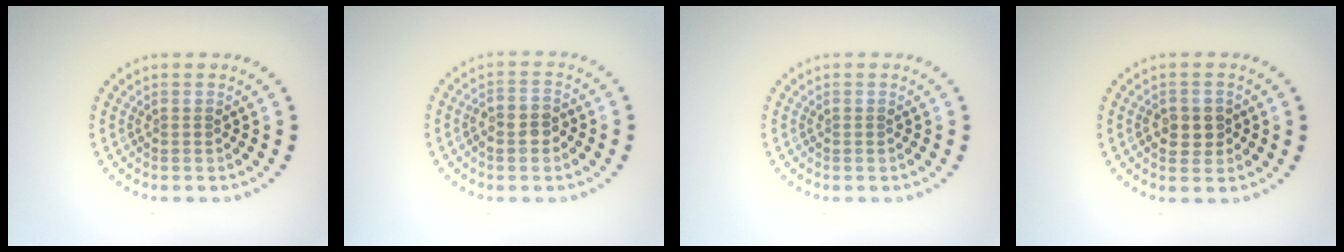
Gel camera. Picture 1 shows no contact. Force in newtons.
{"total": 2.3, "press": 2.1, "slide": 0.8}
{"total": 0.0}
{"total": 2.4, "press": 2.4, "slide": 0.4}